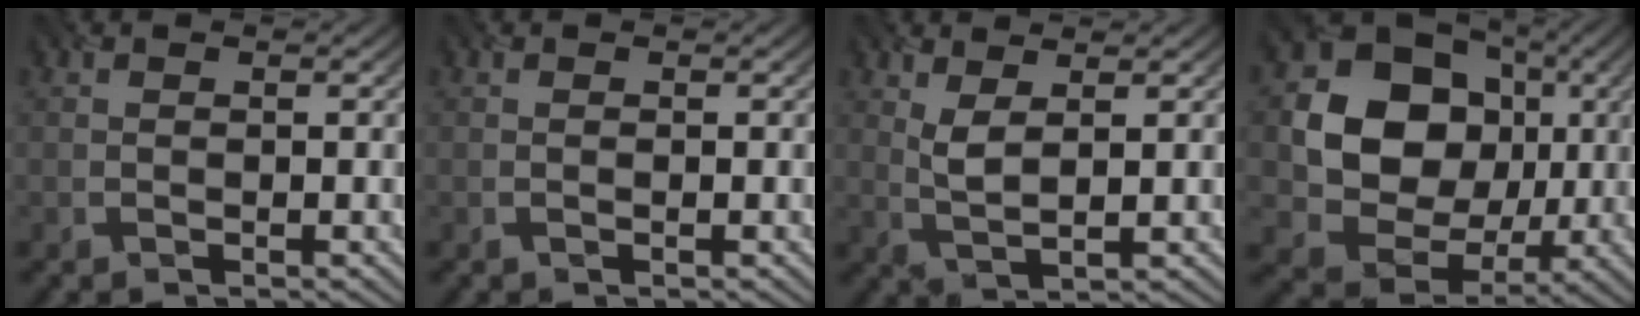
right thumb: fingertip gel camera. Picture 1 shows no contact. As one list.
[{"total": 0.0}, {"total": 3.1, "force": [1.7, 0.8, 2.5], "torque": [-0.065, -0.005, 0.038]}, {"total": 13.8, "force": [2.0, 11.9, 6.8], "torque": [-0.141, -0.007, 0.034]}]